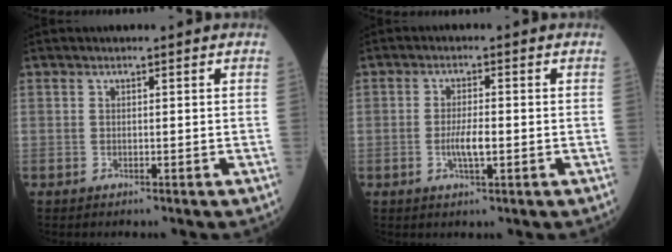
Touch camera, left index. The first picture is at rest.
{"total": 3.5, "force": [-0.8, 0.7, 3.4], "torque": [-0.069, -0.002, -0.014]}